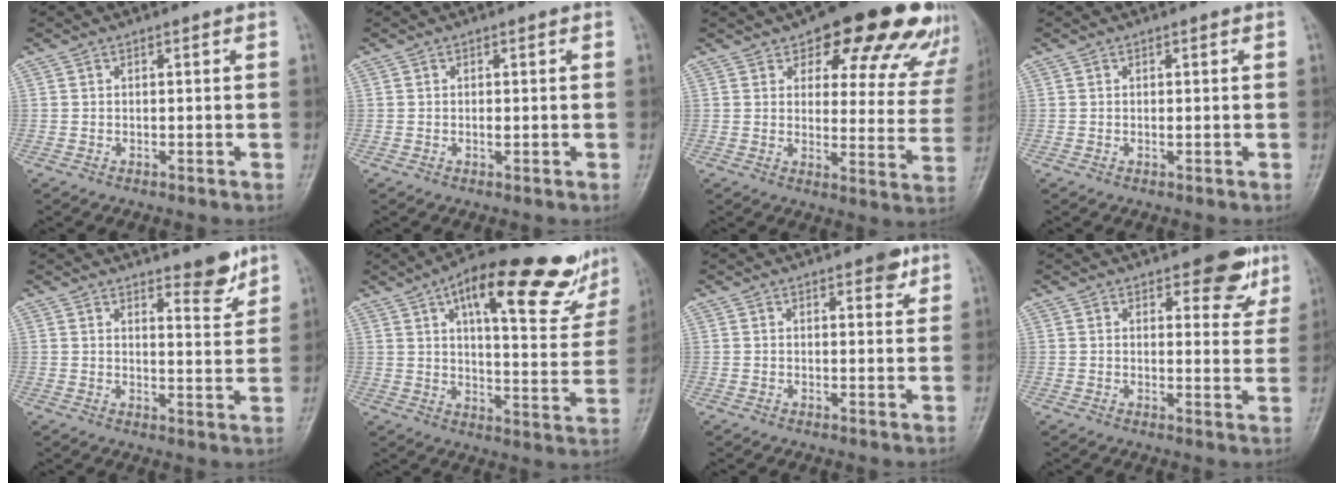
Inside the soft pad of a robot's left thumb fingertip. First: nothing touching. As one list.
[{"total": 1.0, "force": [0.0, 0.5, 0.9], "torque": [-0.013, -0.001, -0.001]}, {"total": 22.5, "force": [15.2, 9.5, 13.7], "torque": [-0.124, -0.056, 0.180]}, {"total": 0.7, "force": [0.1, 0.3, 0.6], "torque": [-0.009, 0.000, 0.003]}, {"total": 5.9, "force": [4.5, 1.5, 3.5], "torque": [-0.031, -0.039, 0.063]}, {"total": 24.0, "force": [14.4, 7.7, 17.5], "torque": [-0.209, -0.032, 0.202]}, {"total": 3.5, "force": [2.2, 1.5, 2.3], "torque": [-0.014, -0.009, 0.025]}, {"total": 8.1, "force": [5.1, 3.7, 5.1], "torque": [-0.028, -0.025, 0.063]}]